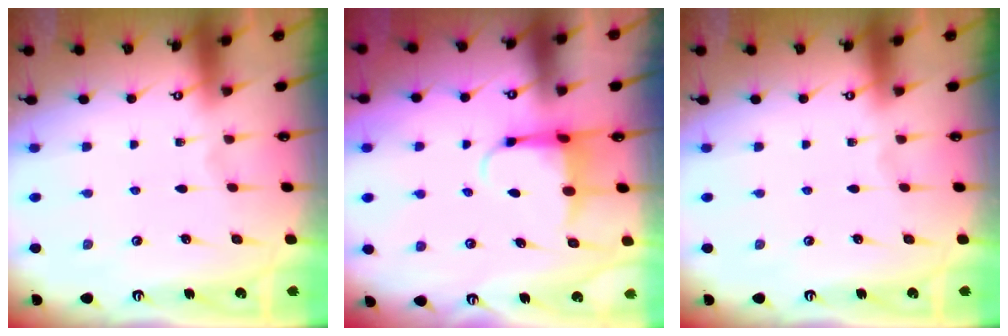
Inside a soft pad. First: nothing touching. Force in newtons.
{"total": 4.7, "press": 4.5, "slide": 1.2}
{"total": 0.0}